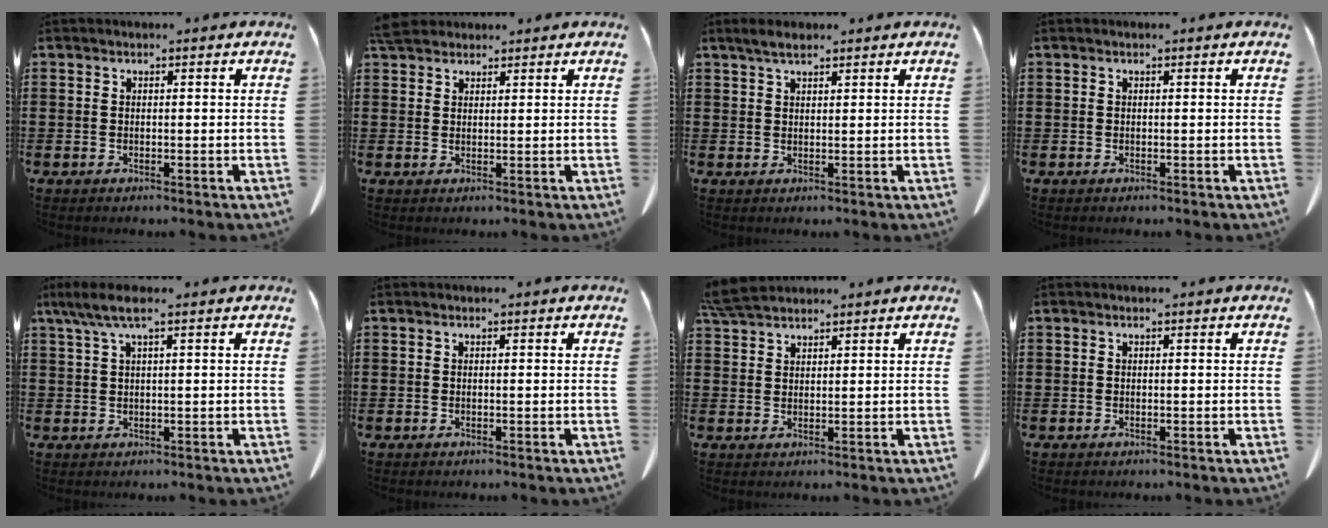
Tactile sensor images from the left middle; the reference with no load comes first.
{"total": 3.2, "force": [2.9, 1.1, 0.9], "torque": [-0.027, 0.000, 0.058]}
{"total": 2.7, "force": [1.9, 0.7, 1.7], "torque": [-0.038, 0.003, 0.036]}
{"total": 0.0}
{"total": 4.1, "force": [1.9, 0.5, 3.6], "torque": [-0.088, -0.005, 0.030]}
{"total": 0.0}
{"total": 4.2, "force": [3.8, 0.6, 1.7], "torque": [-0.045, -0.006, 0.074]}
{"total": 0.0}